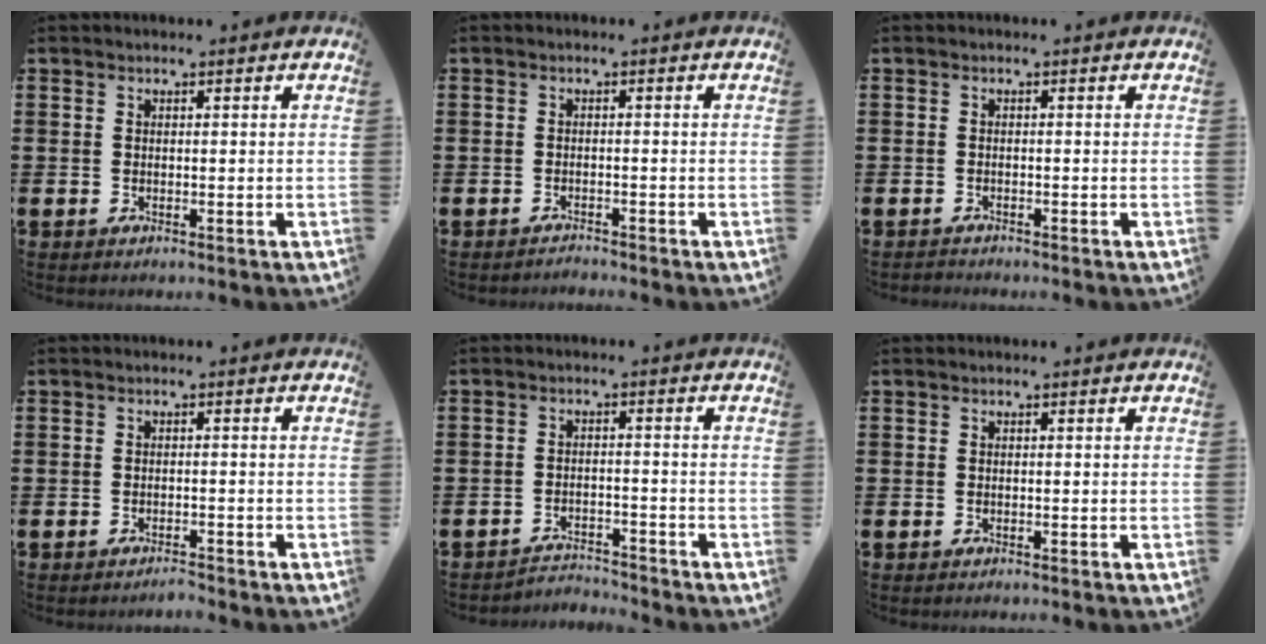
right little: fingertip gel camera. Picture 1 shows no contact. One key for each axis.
{"total": 1.1, "fx": -1.1, "fy": -0.1, "fz": -0.1, "tx": 0.000, "ty": 0.003, "tz": -0.023}
{"total": 0.6, "fx": -0.6, "fy": 0.1, "fz": -0.1, "tx": 0.000, "ty": 0.000, "tz": -0.013}
{"total": 1.2, "fx": -1.2, "fy": -0.1, "fz": 0.1, "tx": -0.004, "ty": 0.002, "tz": -0.024}
{"total": 2.7, "fx": -2.7, "fy": 0.2, "fz": -0.2, "tx": -0.005, "ty": 0.002, "tz": -0.060}
{"total": 0.0}